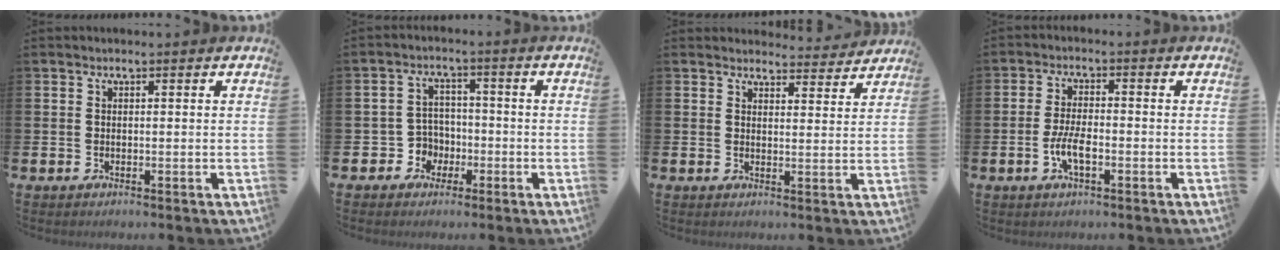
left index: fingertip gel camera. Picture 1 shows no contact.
{"total": 4.2, "force": [-1.6, 3.8, 0.5], "torque": [-0.031, 0.006, -0.034]}
{"total": 3.6, "force": [3.5, 0.6, 0.0], "torque": [0.004, -0.025, 0.061]}
{"total": 4.2, "force": [-1.4, 1.5, 3.7], "torque": [-0.082, 0.003, -0.027]}